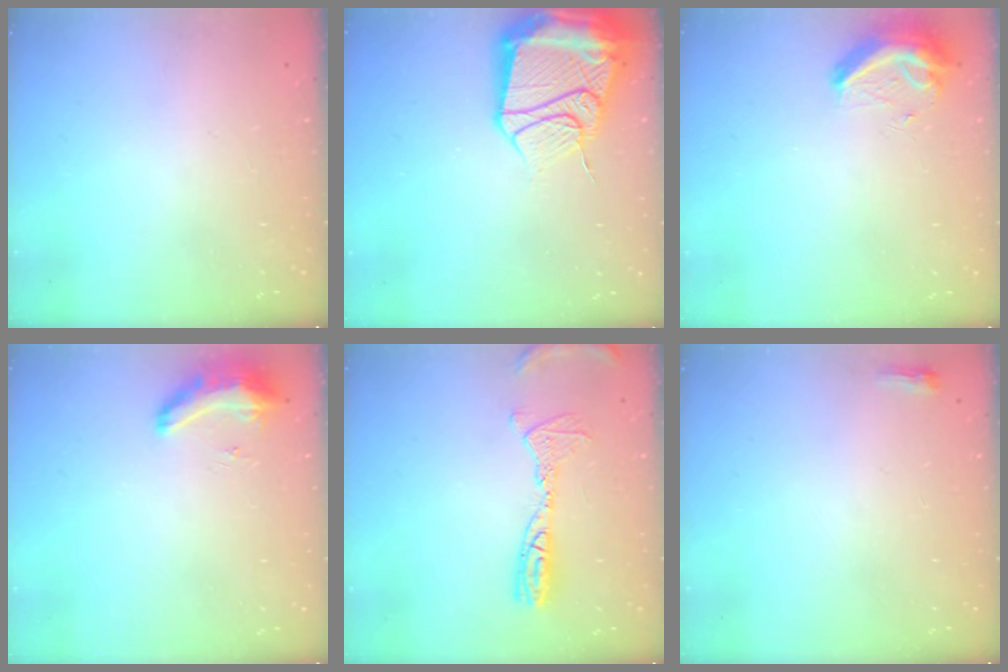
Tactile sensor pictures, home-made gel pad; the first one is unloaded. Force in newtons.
{"total": 20.6, "press": 20.5, "slide": 2.3}
{"total": 9.2, "press": 9.1, "slide": 1.1}
{"total": 9.2, "press": 8.9, "slide": 2.4}
{"total": 14.6, "press": 12.8, "slide": 7.1}
{"total": 2.6, "press": 2.5, "slide": 0.6}